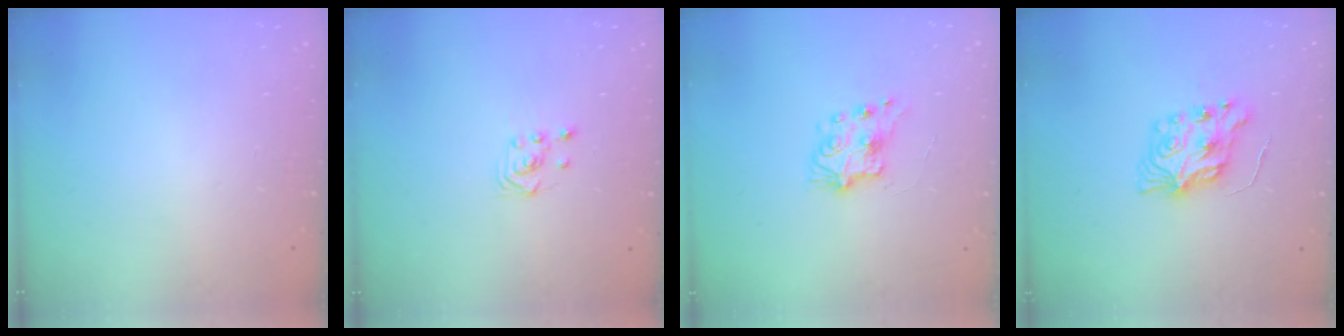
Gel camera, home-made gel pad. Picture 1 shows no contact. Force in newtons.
{"total": 2.9, "press": 2.6, "slide": 1.4}
{"total": 7.8, "press": 7.8, "slide": 0.3}
{"total": 7.9, "press": 7.9, "slide": 0.2}